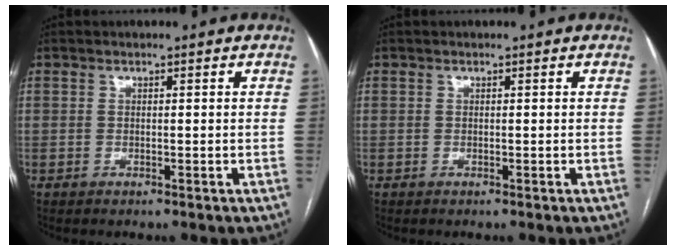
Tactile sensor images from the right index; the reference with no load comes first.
{"total": 0.0}